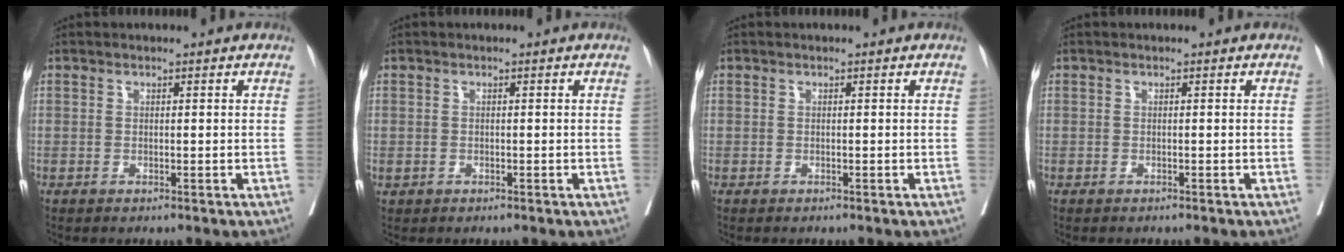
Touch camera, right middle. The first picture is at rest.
{"total": 0.8, "force": [-0.3, 0.6, 0.3], "torque": [-0.010, 0.003, -0.003]}
{"total": 0.6, "force": [-0.6, 0.1, 0.3], "torque": [0.003, 0.000, -0.011]}
{"total": 2.4, "force": [-2.1, 0.4, 1.0], "torque": [-0.015, -0.002, -0.027]}